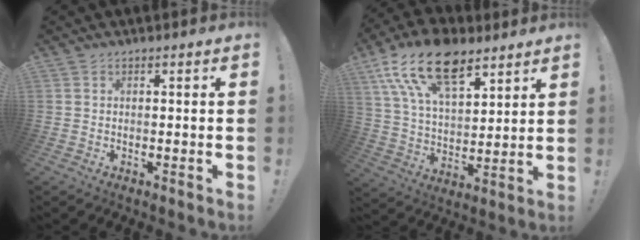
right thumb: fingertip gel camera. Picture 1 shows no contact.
{"total": 19.9, "force": [12.1, 9.9, 12.2], "torque": [-0.219, -0.068, 0.219]}